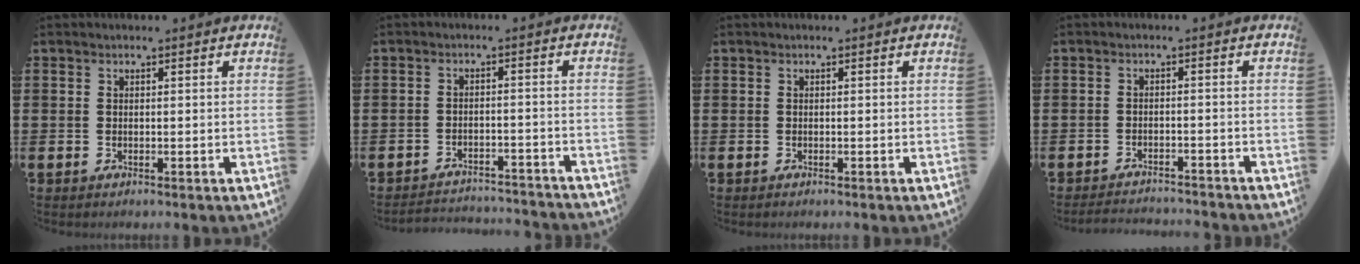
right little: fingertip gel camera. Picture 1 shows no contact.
{"total": 2.7, "force": [-2.7, 0.0, -0.1], "torque": [-0.004, 0.004, -0.059]}
{"total": 0.0}
{"total": 2.2, "force": [-2.2, 0.0, 0.1], "torque": [-0.005, 0.002, -0.046]}